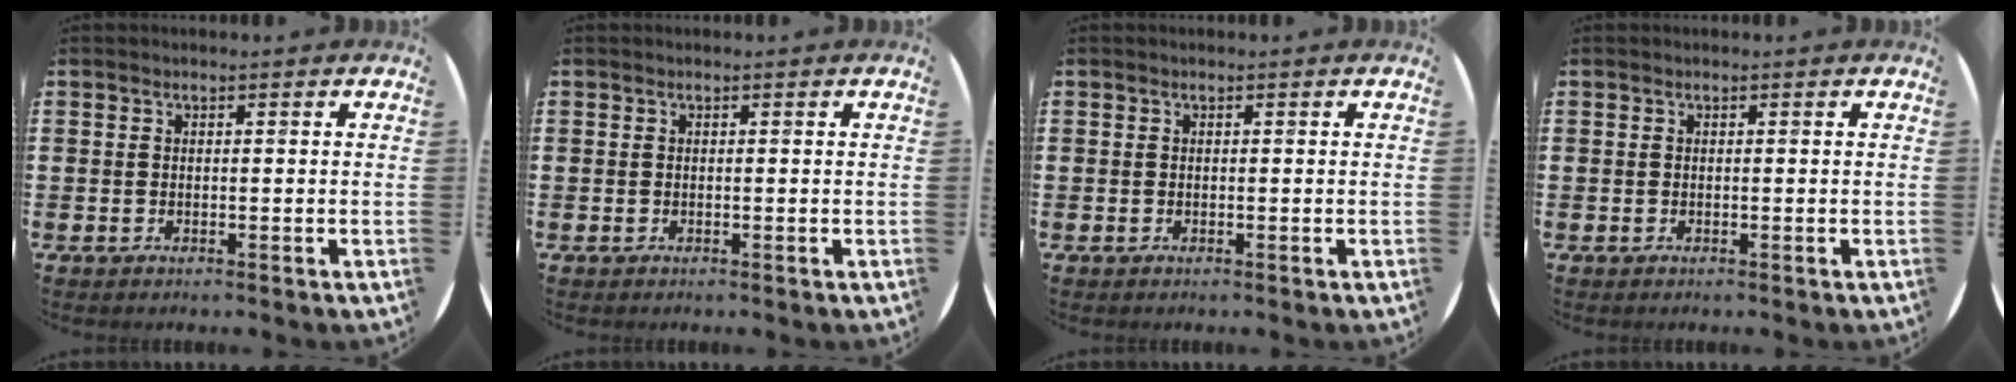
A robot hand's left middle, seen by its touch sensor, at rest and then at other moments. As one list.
[{"total": 0.0}, {"total": 0.0}, {"total": 0.0}]